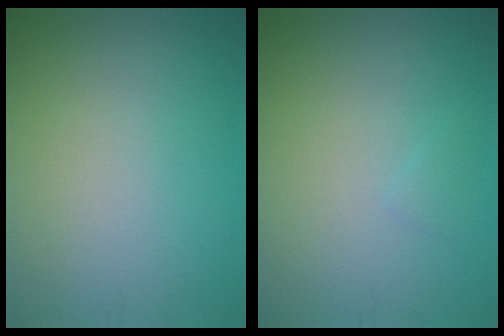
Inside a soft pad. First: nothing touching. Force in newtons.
{"total": 0.5, "press": 0.5, "slide": 0.0}